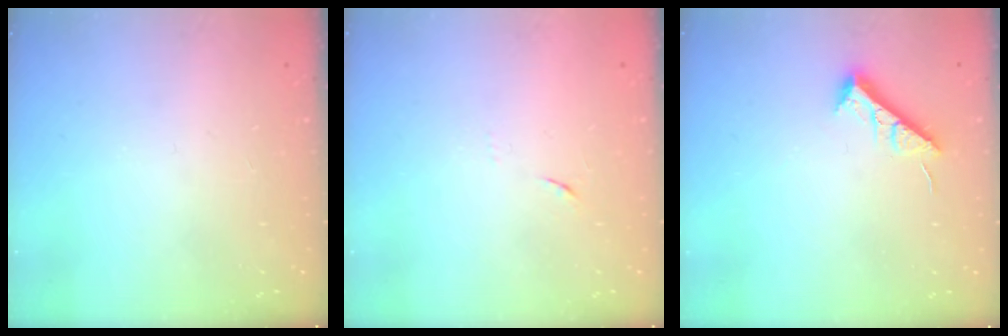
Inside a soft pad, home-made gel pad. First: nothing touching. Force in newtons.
{"total": 5.2, "press": 5.1, "slide": 0.7}
{"total": 7.3, "press": 7.3, "slide": 0.6}